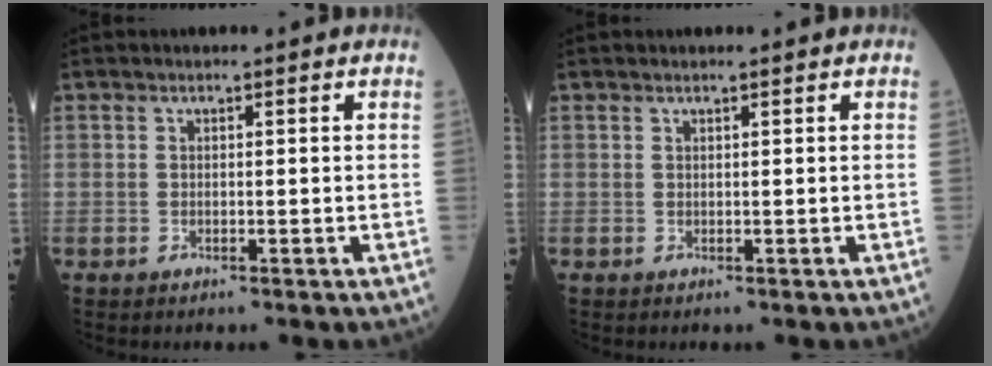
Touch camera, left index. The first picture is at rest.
{"total": 1.0, "force": [0.9, 0.0, 0.3], "torque": [-0.005, 0.009, 0.015]}